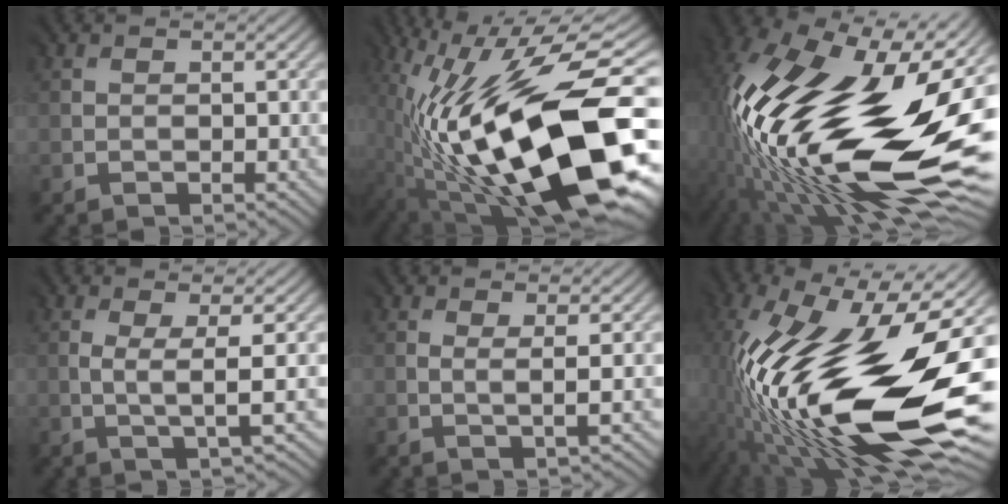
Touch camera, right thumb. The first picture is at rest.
{"total": 20.9, "force": [-4.8, 7.5, 18.8], "torque": [-0.350, 0.000, -0.088]}
{"total": 22.7, "force": [-0.3, 10.5, 20.2], "torque": [-0.388, -0.020, -0.015]}
{"total": 3.0, "force": [0.1, 0.4, 3.0], "torque": [-0.053, 0.003, -0.001]}
{"total": 1.6, "force": [0.1, 0.1, 1.6], "torque": [-0.028, 0.003, -0.002]}
{"total": 22.1, "force": [-2.4, 9.4, 19.9], "torque": [-0.395, -0.017, -0.052]}